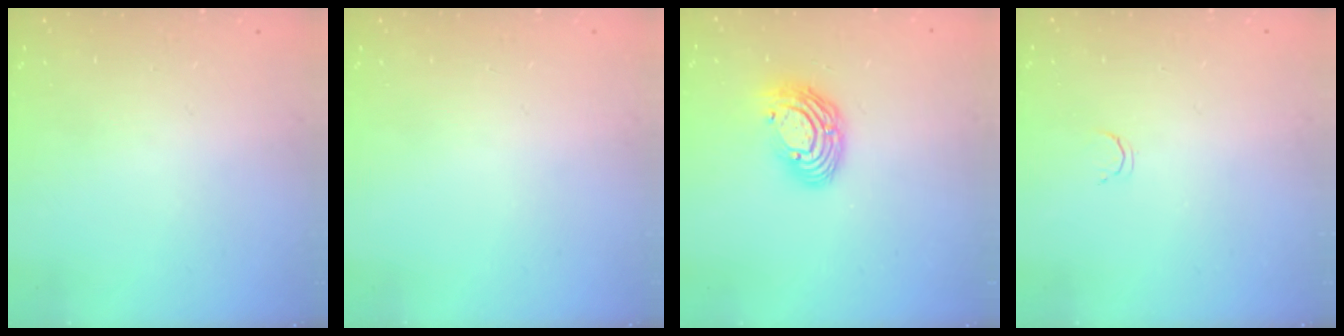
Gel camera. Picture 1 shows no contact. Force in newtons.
{"total": 0.0}
{"total": 10.9, "press": 10.9, "slide": 0.8}
{"total": 2.1, "press": 2.1, "slide": 0.4}